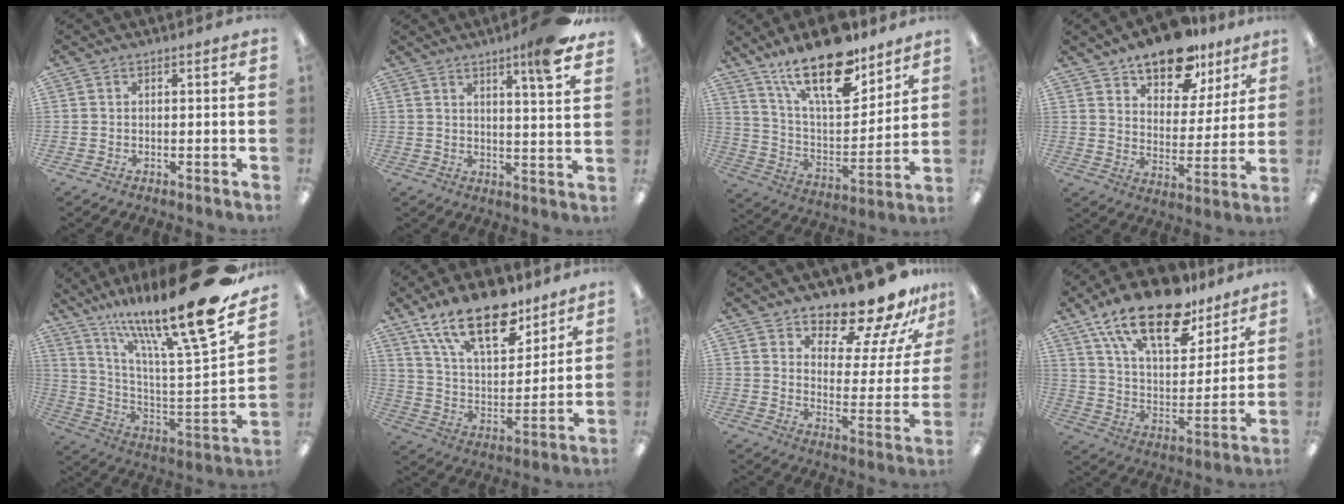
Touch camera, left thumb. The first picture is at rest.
{"total": 8.0, "force": [5.8, 0.2, 5.5], "torque": [-0.072, -0.038, 0.089]}
{"total": 22.2, "force": [15.6, 8.4, 13.3], "torque": [-0.223, -0.097, 0.270]}
{"total": 15.1, "force": [12.0, 6.9, 6.1], "torque": [-0.092, -0.075, 0.213]}
{"total": 24.0, "force": [17.6, 3.3, 16.1], "torque": [-0.238, -0.129, 0.274]}
{"total": 20.8, "force": [14.2, 9.2, 12.1], "torque": [-0.210, -0.070, 0.249]}
{"total": 15.7, "force": [14.1, 4.4, 5.5], "torque": [-0.092, -0.118, 0.240]}
{"total": 21.3, "force": [14.9, 8.8, 12.5], "torque": [-0.221, -0.085, 0.260]}